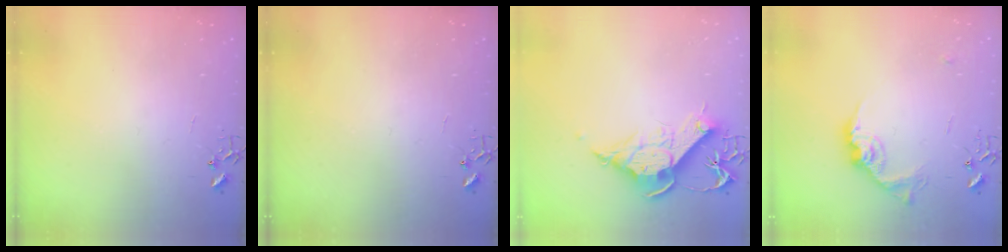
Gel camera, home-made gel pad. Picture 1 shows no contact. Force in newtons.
{"total": 0.0}
{"total": 13.2, "press": 13.1, "slide": 1.6}
{"total": 13.4, "press": 13.3, "slide": 0.8}